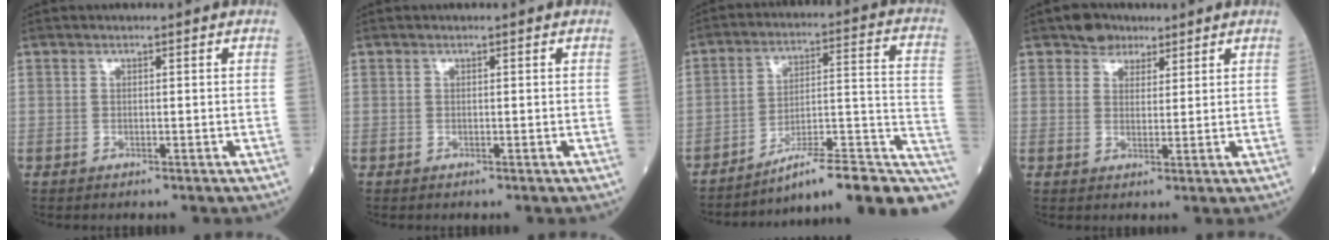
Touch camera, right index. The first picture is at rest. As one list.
[{"total": 0.0}, {"total": 18.6, "force": [-13.9, 2.4, 12.0], "torque": [-0.101, 0.044, -0.201]}, {"total": 3.7, "force": [2.6, 2.5, 0.6], "torque": [-0.007, 0.006, 0.039]}]